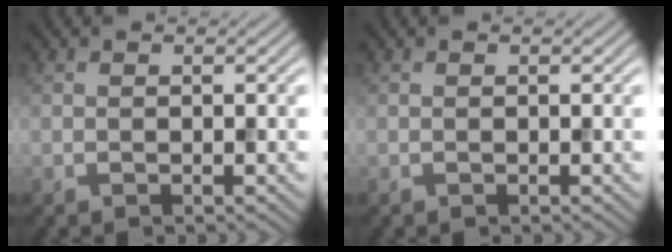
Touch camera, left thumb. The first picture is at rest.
{"total": 0.0}